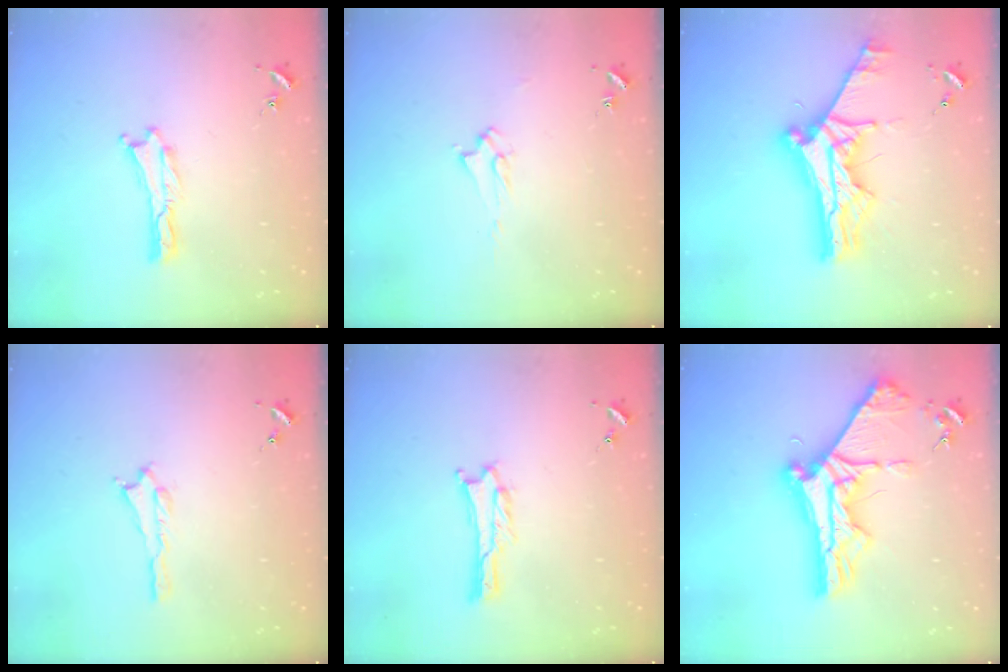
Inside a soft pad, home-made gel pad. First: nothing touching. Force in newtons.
{"total": 1.9, "press": 1.9, "slide": 0.3}
{"total": 11.4, "press": 11.4, "slide": 1.1}
{"total": 0.6, "press": 0.6, "slide": 0.2}
{"total": 1.0, "press": 1.0, "slide": 0.1}
{"total": 10.0, "press": 9.9, "slide": 1.3}